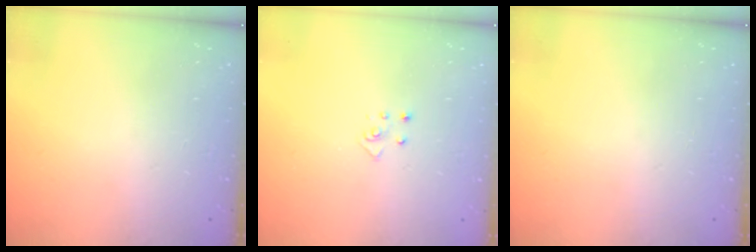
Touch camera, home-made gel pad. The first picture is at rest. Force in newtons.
{"total": 4.1, "press": 4.1, "slide": 0.4}
{"total": 0.0}